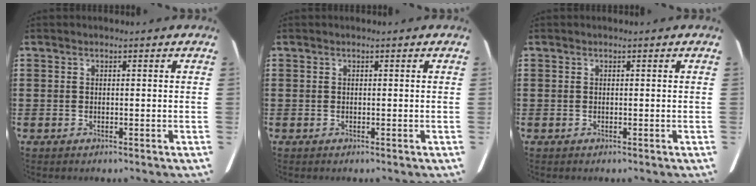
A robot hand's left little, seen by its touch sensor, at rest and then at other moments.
{"total": 0.0}
{"total": 0.0}